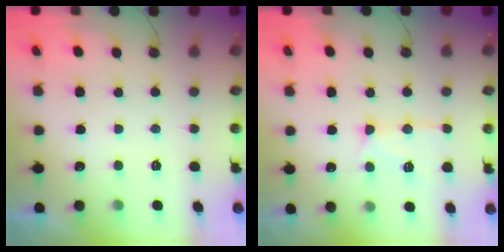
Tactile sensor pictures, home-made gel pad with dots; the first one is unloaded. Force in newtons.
{"total": 13.0, "press": 12.9, "slide": 1.1}